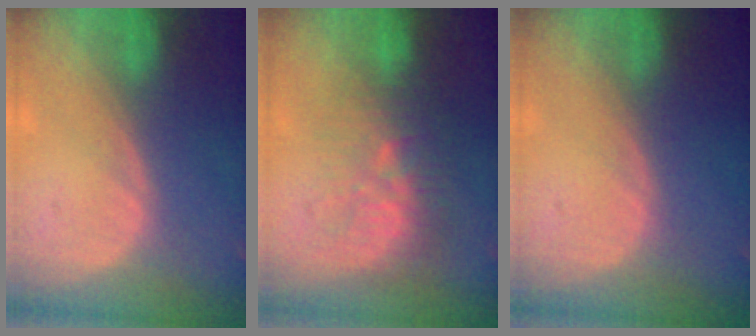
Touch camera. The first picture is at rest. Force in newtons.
{"total": 9.6, "press": 8.6, "slide": 4.2}
{"total": 0.0}